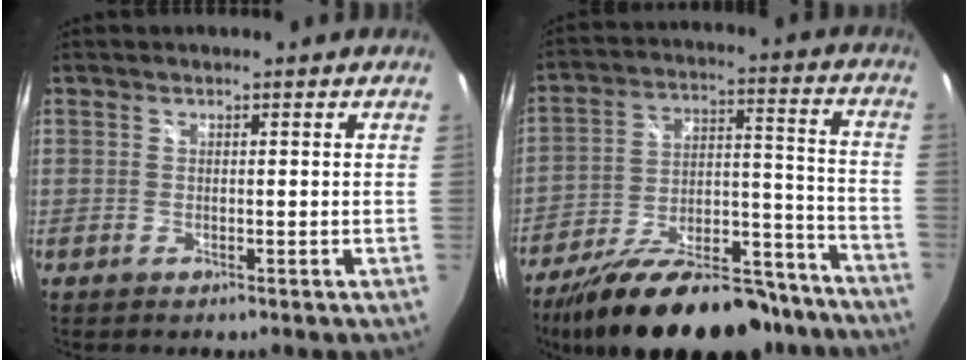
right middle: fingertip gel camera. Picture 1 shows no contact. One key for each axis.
{"total": 27.3, "fx": -21.3, "fy": 9.7, "fz": 14.2, "tx": -0.239, "ty": 0.007, "tz": -0.299}